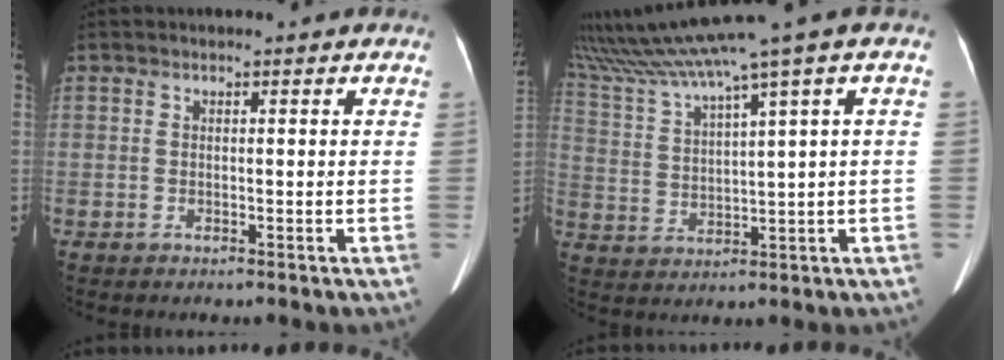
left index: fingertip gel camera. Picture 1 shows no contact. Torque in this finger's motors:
{"motor_torque": [-0.02, -1.30, 0.39, 0.21]}